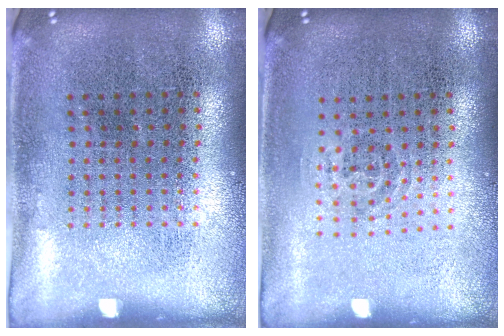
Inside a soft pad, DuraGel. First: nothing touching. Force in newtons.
{"total": 0.9, "press": 0.6, "slide": 0.7}